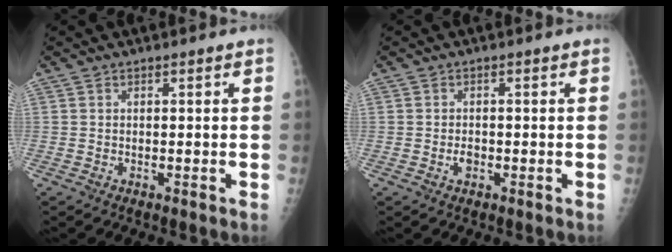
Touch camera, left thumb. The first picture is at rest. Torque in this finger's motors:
{"motor_torque": [0.11, 0.32, 0.23, 0.01, -0.02]}